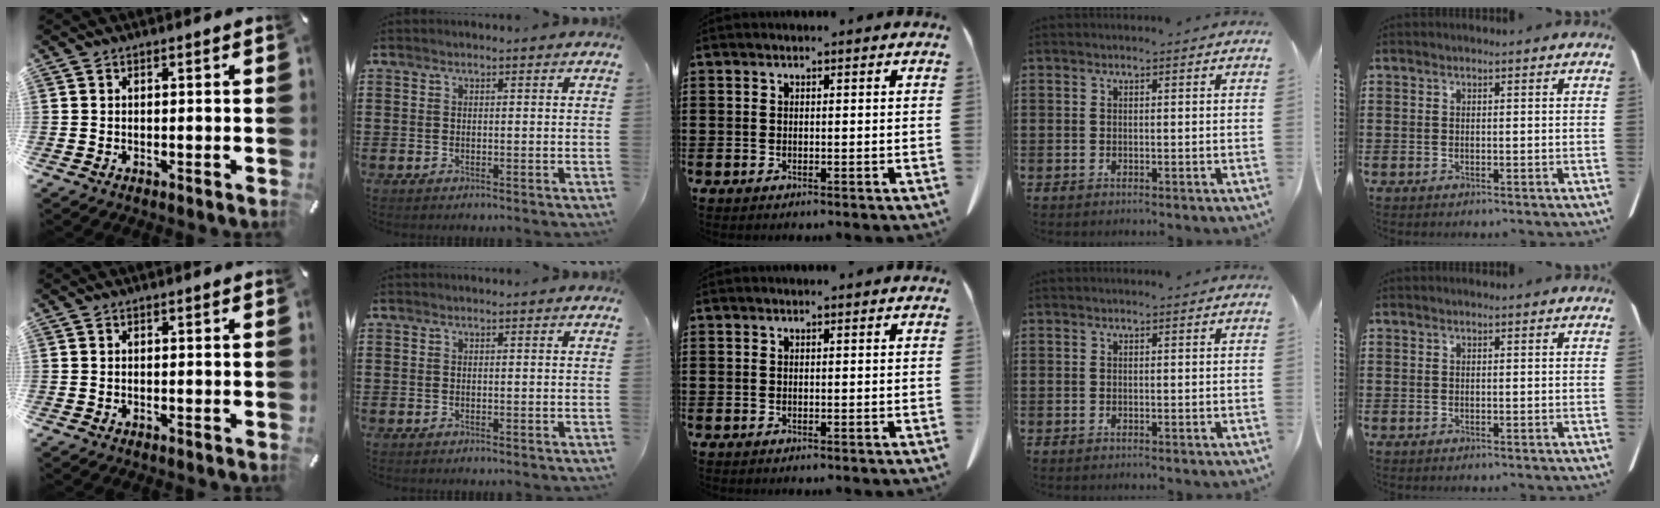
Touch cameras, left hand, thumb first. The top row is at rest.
{}